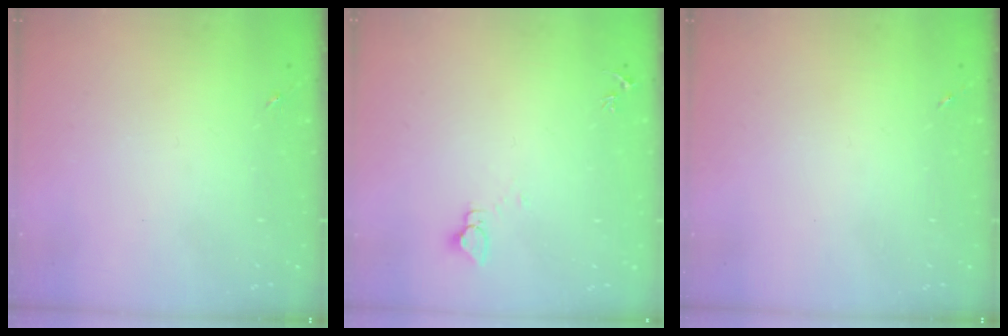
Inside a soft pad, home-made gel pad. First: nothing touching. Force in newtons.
{"total": 2.7, "press": 2.7, "slide": 0.2}
{"total": 0.0}